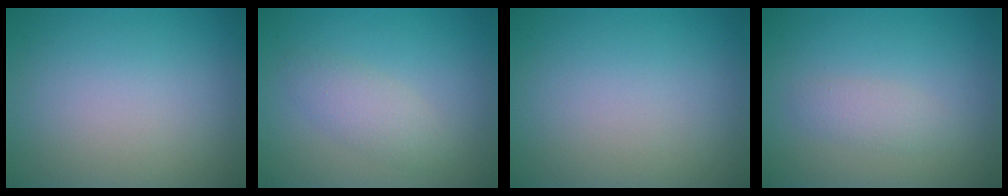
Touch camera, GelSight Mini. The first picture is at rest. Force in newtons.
{"total": 2.2, "press": 2.2, "slide": 0.2}
{"total": 0.0}
{"total": 1.5, "press": 1.5, "slide": 0.1}